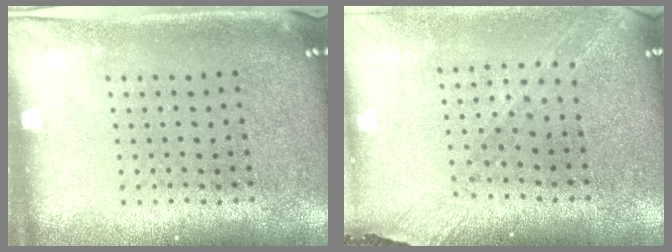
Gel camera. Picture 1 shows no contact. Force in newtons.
{"total": 1.4, "press": 1.3, "slide": 0.2}